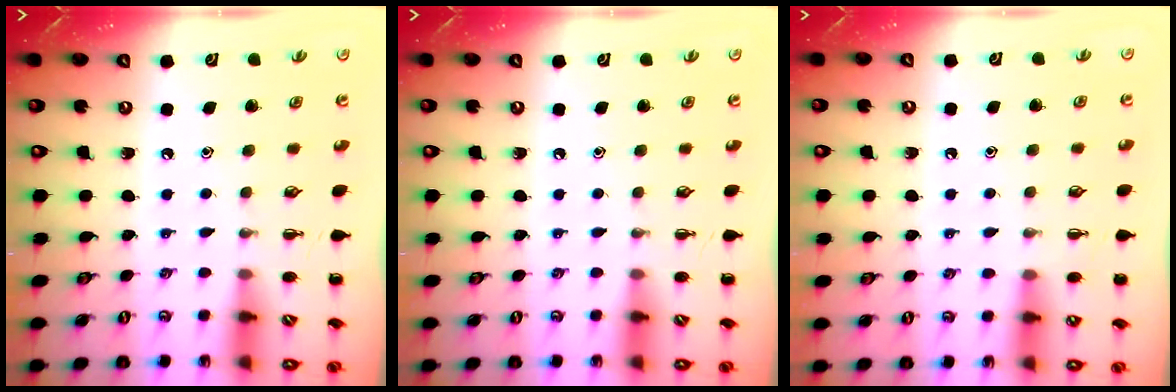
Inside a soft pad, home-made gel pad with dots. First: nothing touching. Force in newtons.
{"total": 0.0}
{"total": 3.9, "press": 3.6, "slide": 1.4}